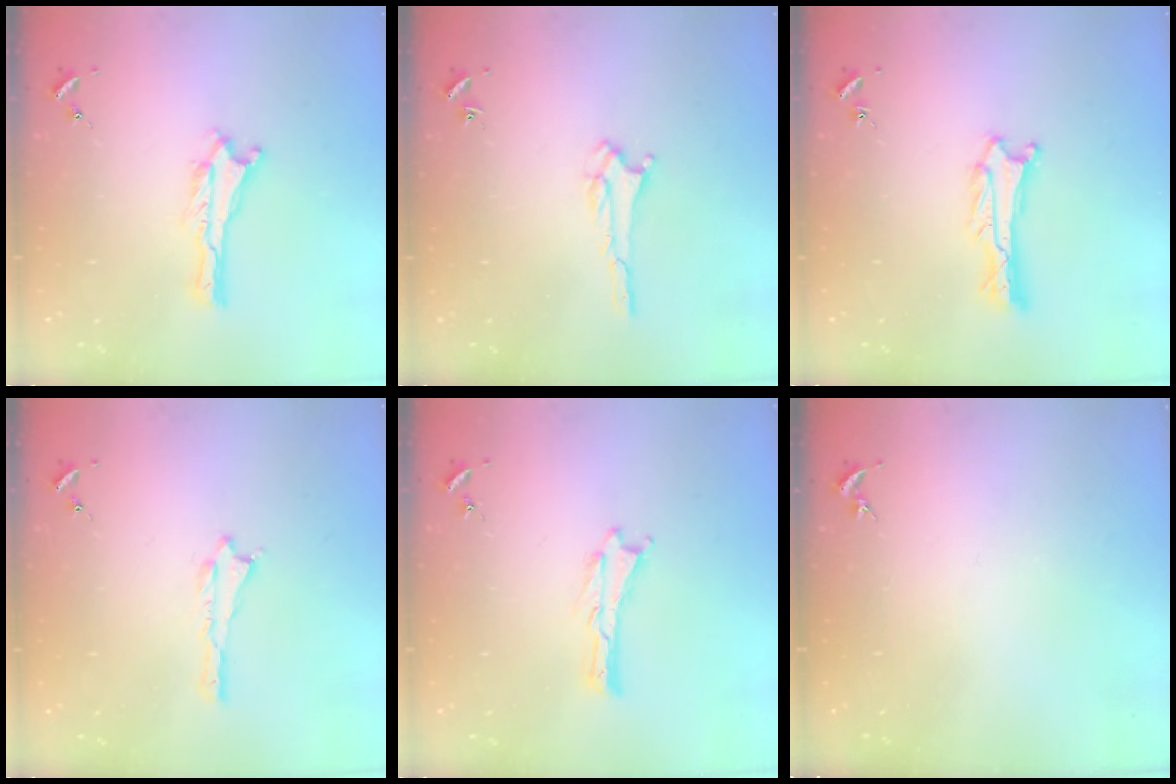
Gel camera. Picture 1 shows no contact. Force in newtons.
{"total": 2.1, "press": 2.1, "slide": 0.2}
{"total": 1.4, "press": 1.4, "slide": 0.0}
{"total": 0.0}
{"total": 0.0}
{"total": 0.0}